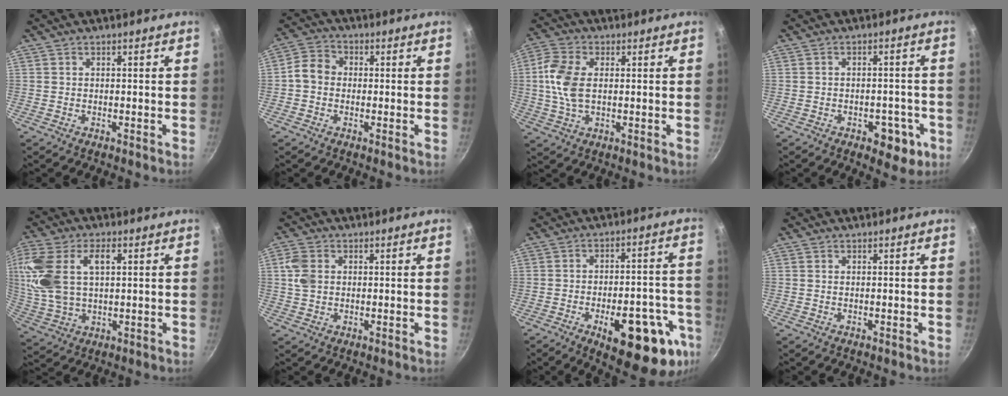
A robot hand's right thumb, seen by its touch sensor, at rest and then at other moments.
{"total": 5.6, "force": [-0.5, 4.7, 3.0], "torque": [-0.044, 0.019, -0.019]}
{"total": 9.2, "force": [0.9, 5.2, 7.5], "torque": [-0.174, 0.009, 0.018]}
{"total": 6.6, "force": [-3.2, 3.7, 4.5], "torque": [-0.030, 0.020, -0.036]}
{"total": 17.8, "force": [4.0, 10.2, 14.0], "torque": [-0.320, 0.010, 0.076]}
{"total": 5.1, "force": [0.9, 3.8, 3.3], "torque": [-0.069, 0.003, 0.016]}
{"total": 20.2, "force": [-9.0, 7.4, 16.5], "torque": [-0.168, 0.042, -0.108]}
{"total": 0.0}